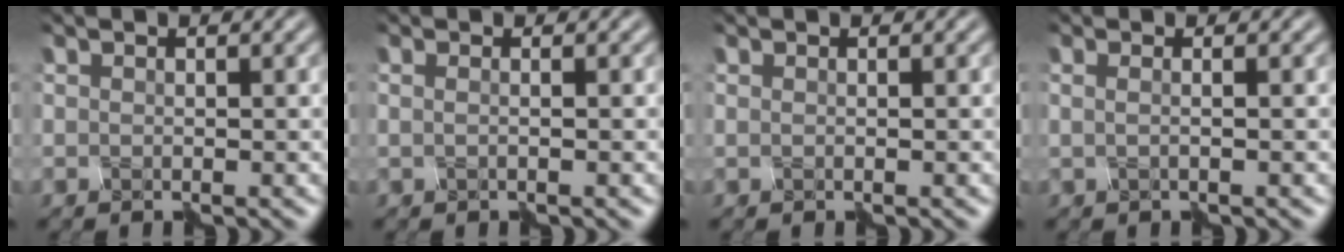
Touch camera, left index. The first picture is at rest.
{"total": 1.6, "force": [0.3, 0.8, 1.4], "torque": [-0.005, 0.012, -0.024]}
{"total": 0.0}
{"total": 2.3, "force": [0.4, 1.2, 1.9], "torque": [-0.013, 0.018, -0.024]}